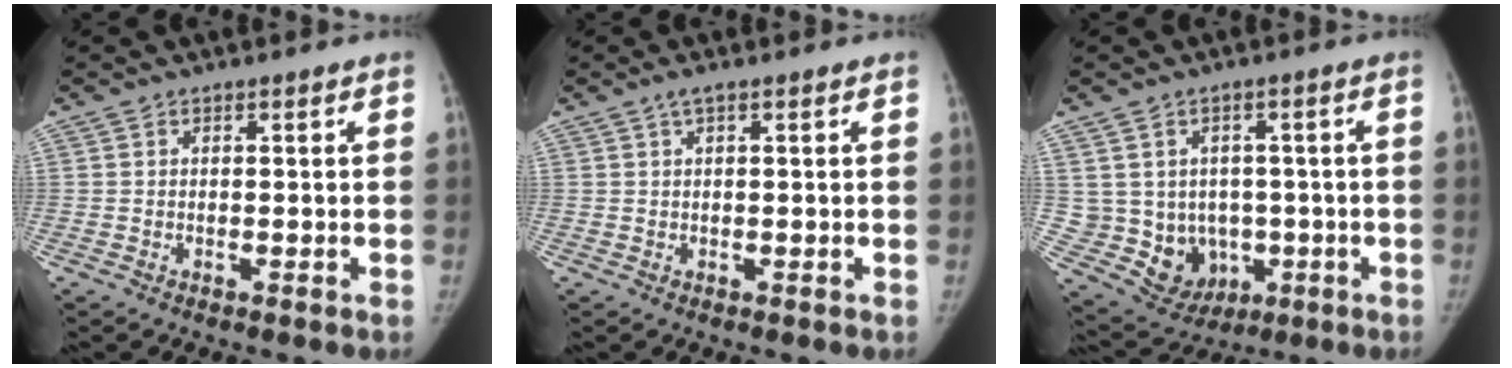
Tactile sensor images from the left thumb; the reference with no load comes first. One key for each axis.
{"total": 1.2, "fx": 0.7, "fy": 0.2, "fz": 1.0, "tx": -0.025, "ty": 0.010, "tz": 0.013}
{"total": 10.2, "fx": -0.8, "fy": 9.0, "fz": 4.6, "tx": -0.047, "ty": 0.007, "tz": 0.015}